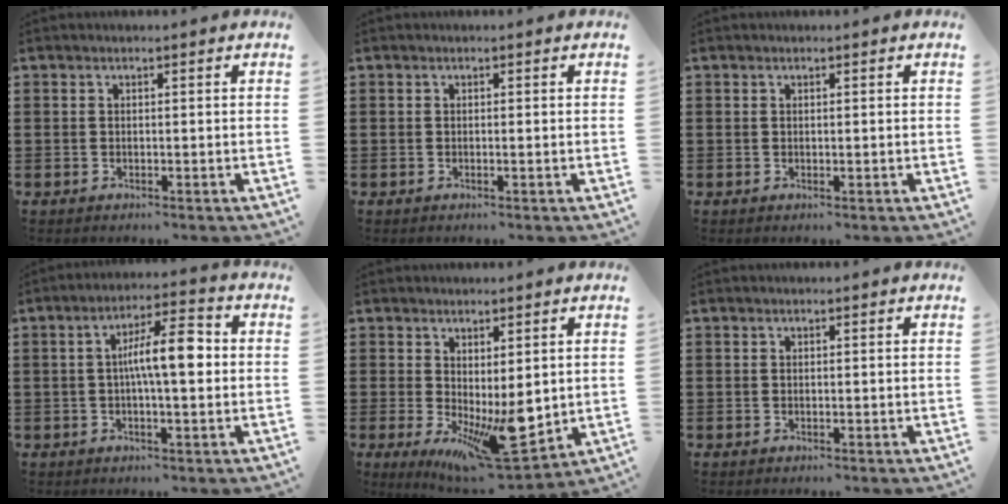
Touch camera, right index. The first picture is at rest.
{"total": 0.0}
{"total": 0.0}
{"total": 8.3, "force": [0.3, 2.2, 8.0], "torque": [-0.138, 0.006, 0.000]}
{"total": 9.0, "force": [-1.1, 3.5, 8.2], "torque": [-0.136, -0.021, -0.007]}
{"total": 0.0}